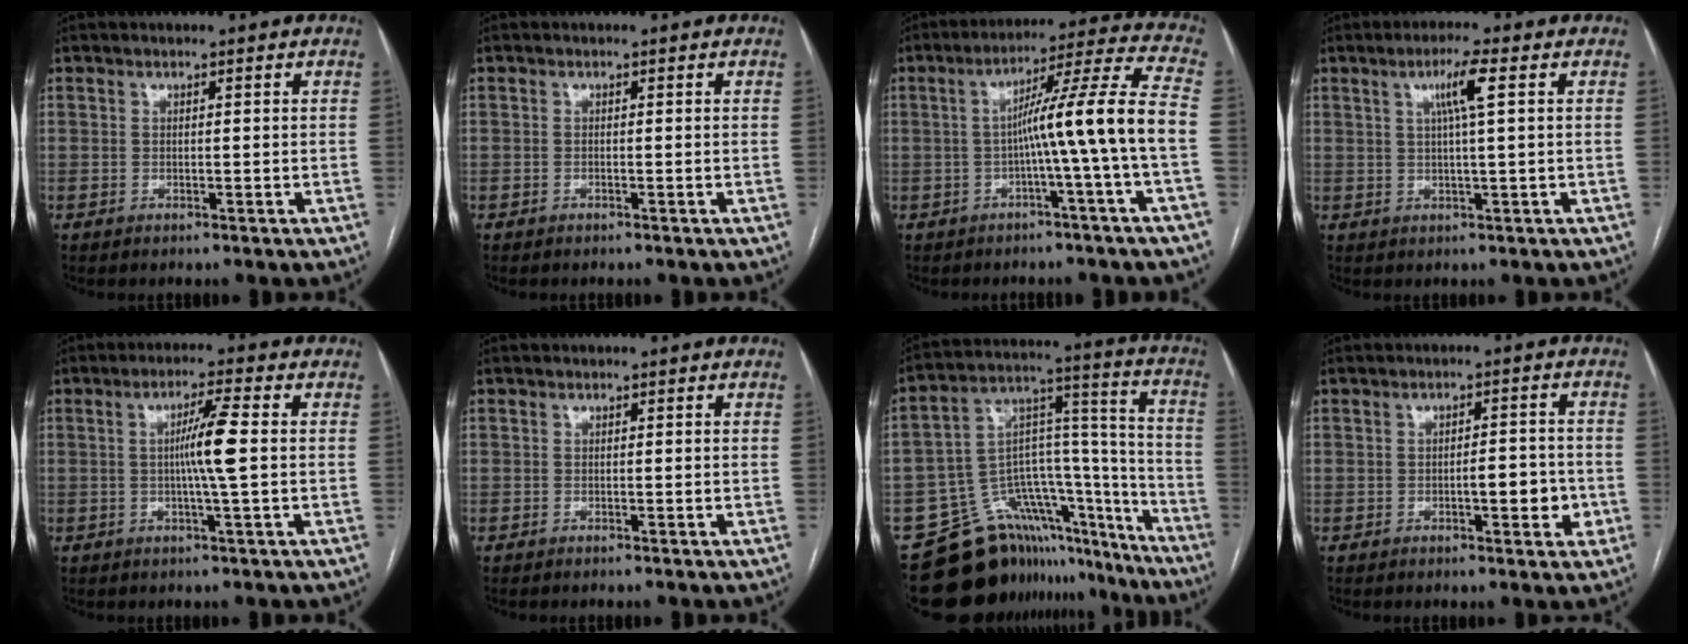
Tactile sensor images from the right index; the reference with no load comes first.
{"total": 0.0}
{"total": 11.9, "force": [-1.9, -2.4, 11.5], "torque": [-0.171, 0.021, -0.031]}
{"total": 4.8, "force": [1.7, -0.4, 4.4], "torque": [-0.082, 0.003, 0.029]}
{"total": 5.9, "force": [0.1, -0.8, 5.8], "torque": [-0.105, 0.000, 0.003]}
{"total": 0.0}
{"total": 22.3, "force": [-18.4, 10.9, 6.5], "torque": [-0.081, 0.083, -0.263]}
{"total": 4.9, "force": [-1.2, 1.6, 4.4], "torque": [-0.061, 0.007, -0.012]}